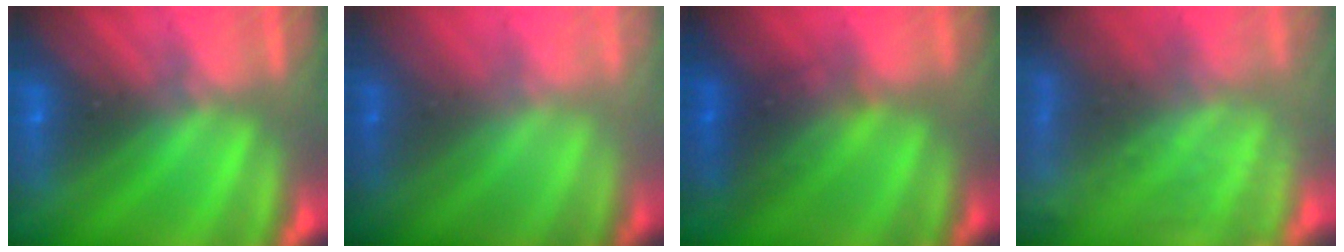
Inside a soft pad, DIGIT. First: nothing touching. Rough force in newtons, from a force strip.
{"total": 2.2}
{"total": 2.4}
{"total": 7.5}